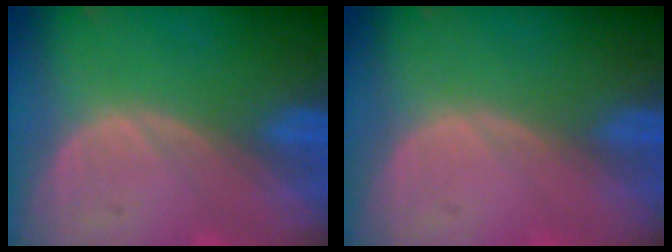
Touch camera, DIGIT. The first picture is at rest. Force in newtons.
{"total": 0.0}